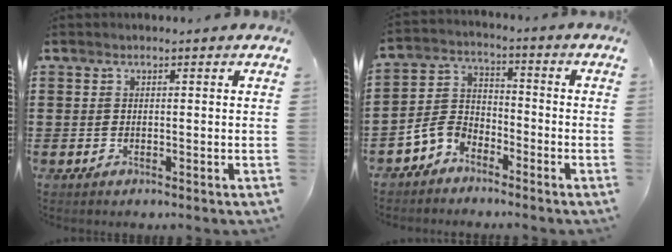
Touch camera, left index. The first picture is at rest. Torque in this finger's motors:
{"motor_torque": [0.25, 0.25, 0.14, 0.06]}